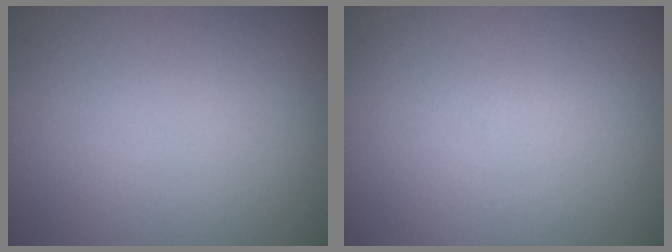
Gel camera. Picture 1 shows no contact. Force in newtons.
{"total": 0.0}